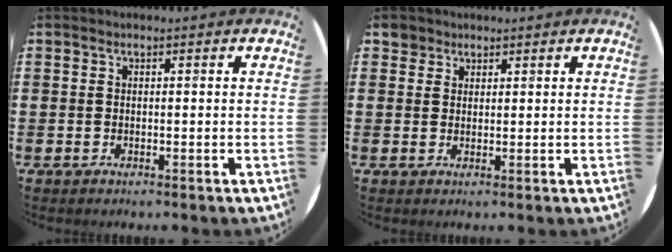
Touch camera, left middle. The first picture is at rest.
{"total": 2.0, "force": [1.6, 1.3, 0.0], "torque": [0.004, 0.003, 0.030]}